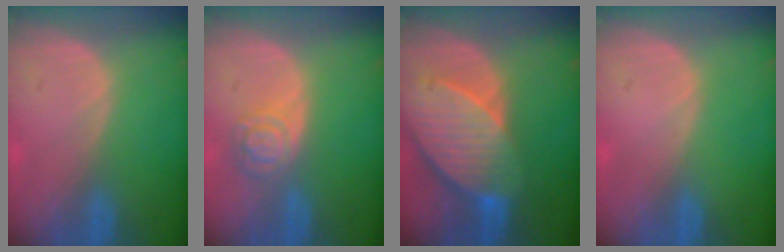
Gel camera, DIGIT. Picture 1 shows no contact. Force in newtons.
{"total": 5.2, "press": 4.6, "slide": 2.4}
{"total": 10.7, "press": 9.4, "slide": 5.2}
{"total": 0.0}